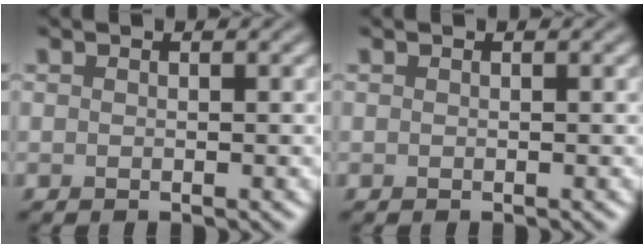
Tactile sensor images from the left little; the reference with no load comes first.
{"total": 0.0}